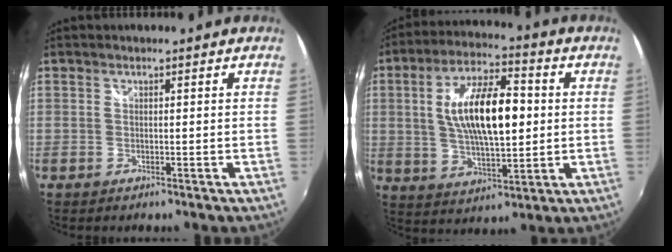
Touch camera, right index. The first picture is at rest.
{"total": 15.8, "force": [1.6, 6.2, 14.5], "torque": [-0.259, 0.011, 0.030]}